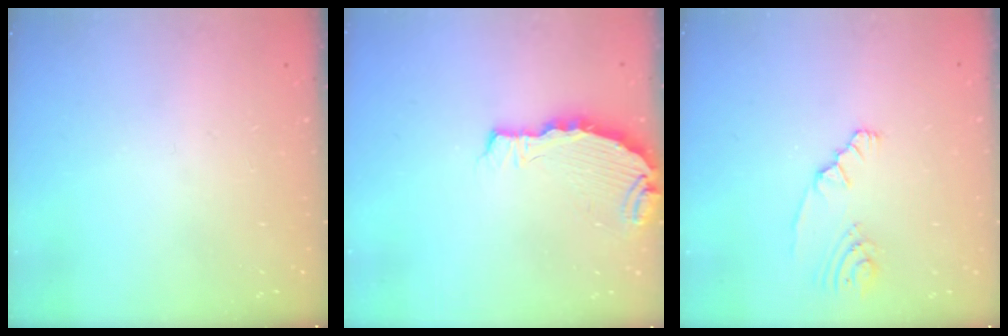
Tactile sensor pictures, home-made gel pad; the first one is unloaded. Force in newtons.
{"total": 5.0, "press": 4.9, "slide": 0.4}
{"total": 3.2, "press": 3.0, "slide": 1.2}